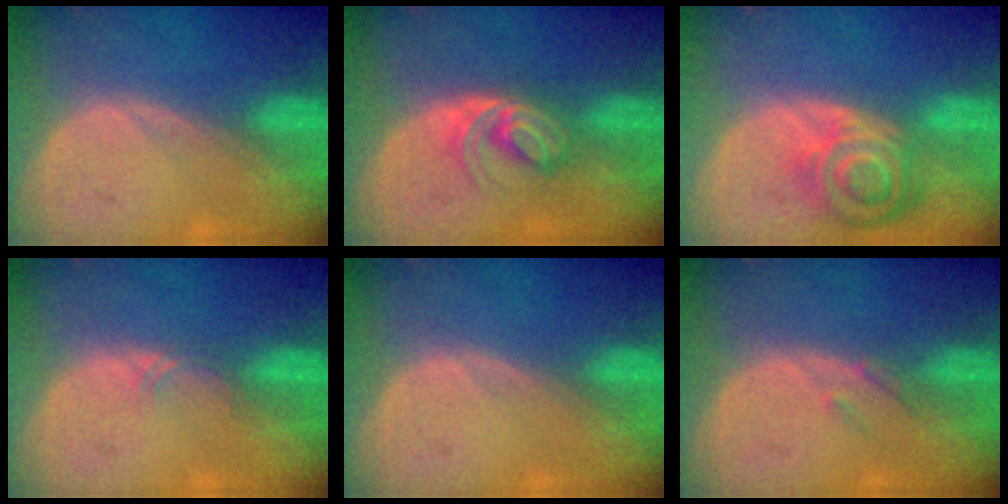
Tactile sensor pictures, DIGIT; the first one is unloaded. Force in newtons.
{"total": 6.0, "press": 5.2, "slide": 2.8}
{"total": 8.4, "press": 7.4, "slide": 3.8}
{"total": 1.4, "press": 1.4, "slide": 0.2}
{"total": 0.0}
{"total": 1.5, "press": 1.3, "slide": 0.7}